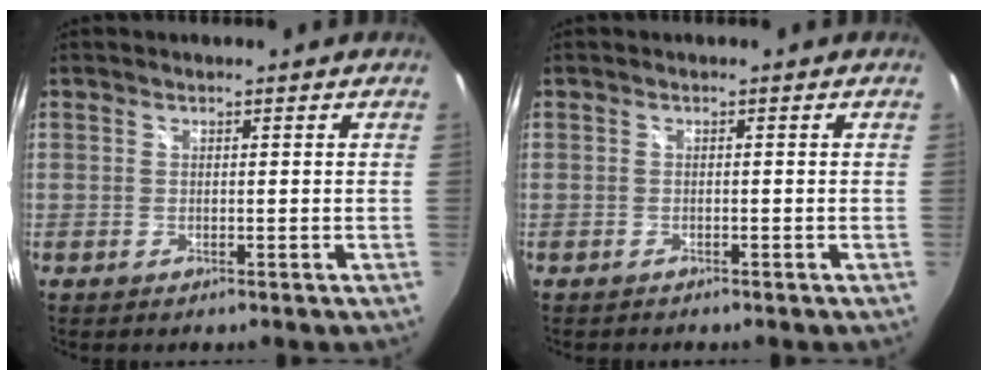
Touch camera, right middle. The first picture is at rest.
{"total": 0.8, "force": [-0.7, 0.3, 0.1], "torque": [-0.005, -0.001, -0.012]}